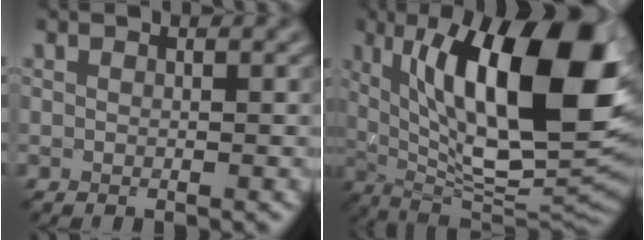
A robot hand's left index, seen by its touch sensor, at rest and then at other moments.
{"total": 17.4, "force": [5.4, 6.4, 15.3], "torque": [-0.229, -0.003, 0.091]}